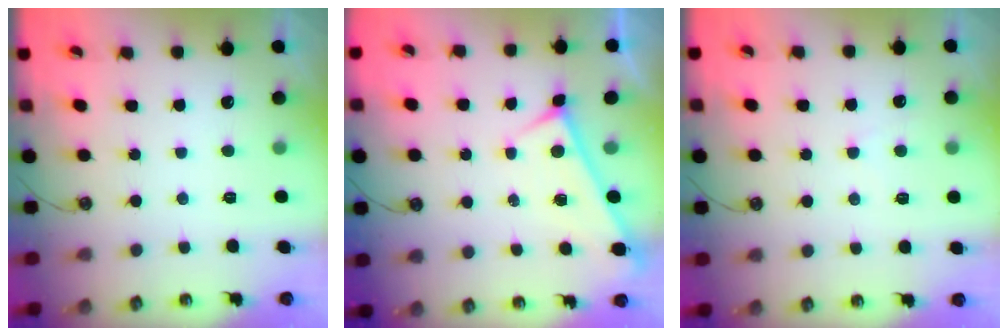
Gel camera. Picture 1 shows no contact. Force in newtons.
{"total": 0.0}
{"total": 2.2, "press": 2.1, "slide": 0.4}